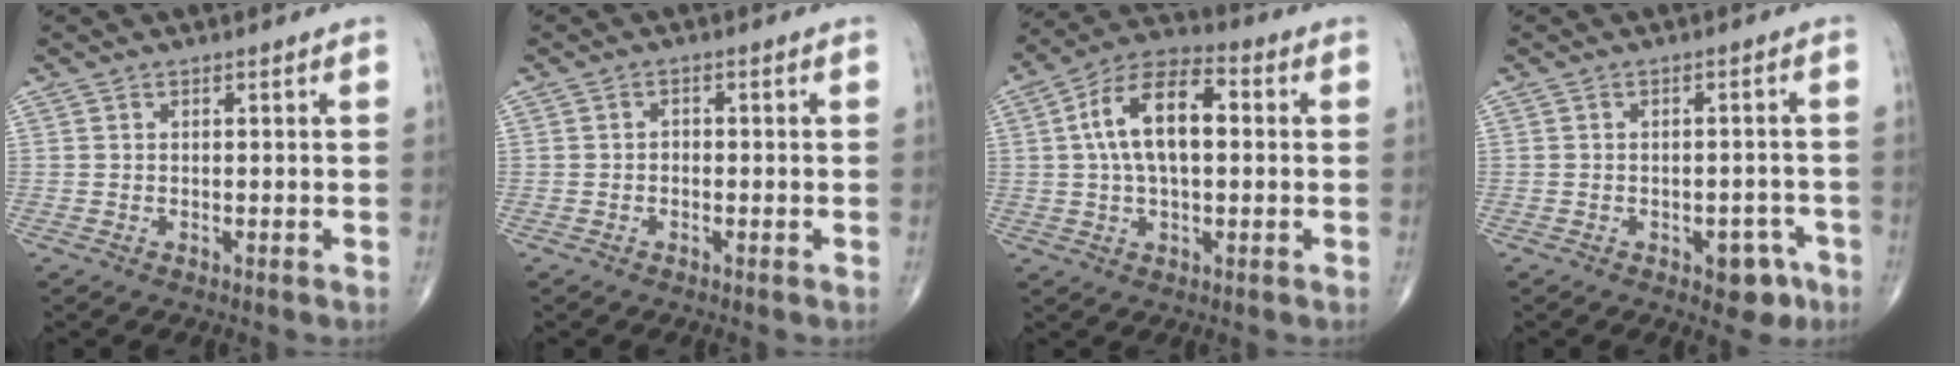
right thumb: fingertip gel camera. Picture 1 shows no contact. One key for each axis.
{"total": 1.0, "fx": -0.4, "fy": 0.8, "fz": 0.6, "tx": 0.000, "ty": 0.005, "tz": -0.010}
{"total": 13.7, "fx": 1.7, "fy": 7.0, "fz": 11.6, "tx": -0.205, "ty": 0.031, "tz": 0.022}
{"total": 5.3, "fx": -2.8, "fy": 3.0, "fz": 3.4, "tx": -0.018, "ty": 0.019, "tz": -0.030}